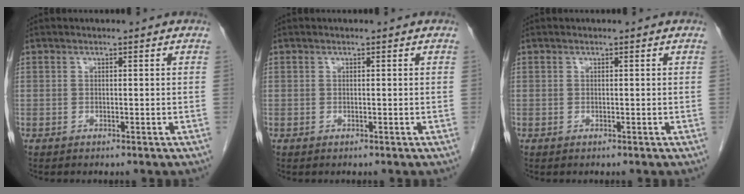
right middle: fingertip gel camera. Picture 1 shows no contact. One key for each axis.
{"total": 0.0}
{"total": 0.0}